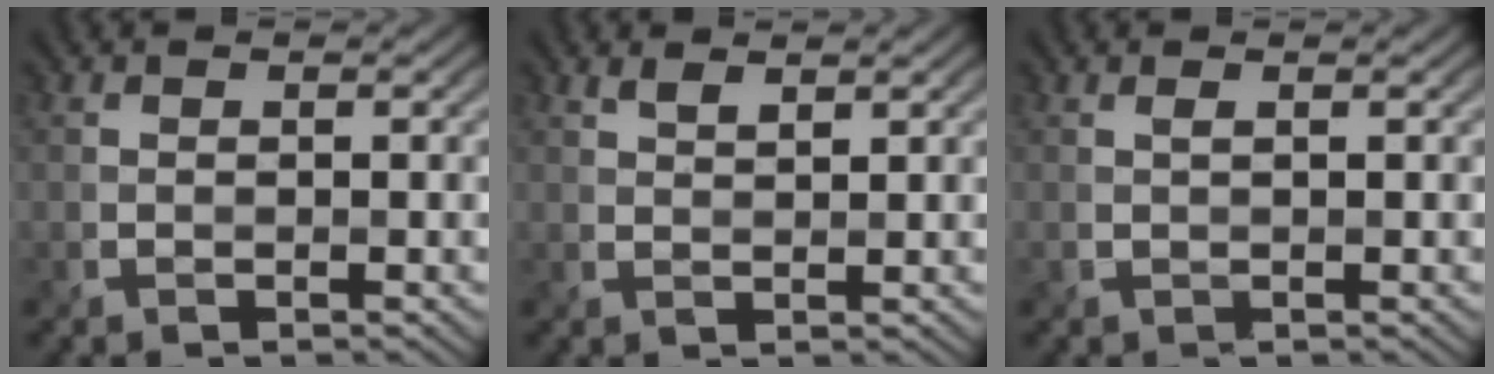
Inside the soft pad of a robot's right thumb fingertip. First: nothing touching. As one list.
[{"total": 1.4, "force": [1.1, 0.1, 0.9], "torque": [-0.021, 0.001, 0.025]}, {"total": 0.7, "force": [0.2, -0.2, 0.6], "torque": [-0.019, 0.004, 0.005]}]